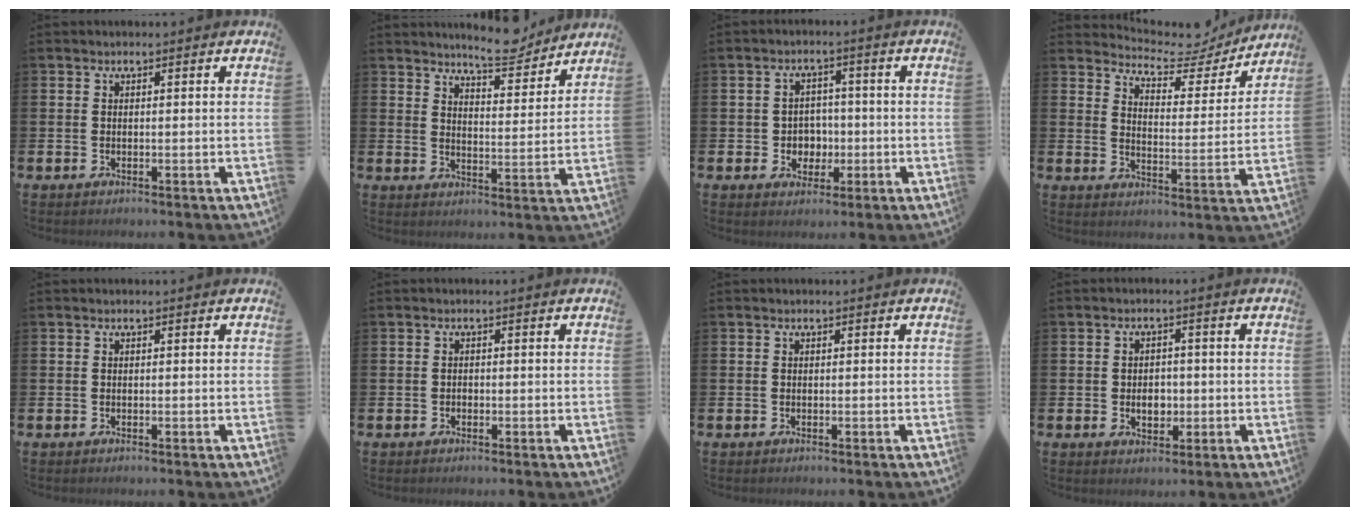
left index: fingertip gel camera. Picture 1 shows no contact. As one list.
[{"total": 8.0, "force": [7.7, 1.3, 1.7], "torque": [-0.036, -0.049, 0.139]}, {"total": 3.5, "force": [-0.3, 3.4, 0.9], "torque": [-0.021, 0.000, -0.013]}, {"total": 6.1, "force": [5.8, 1.7, 0.8], "torque": [-0.039, -0.047, 0.097]}, {"total": 0.0}, {"total": 0.6, "force": [-0.3, 0.5, 0.1], "torque": [-0.009, 0.005, -0.005]}, {"total": 0.0}, {"total": 3.0, "force": [-0.3, 2.3, 1.9], "torque": [-0.022, -0.001, -0.013]}]